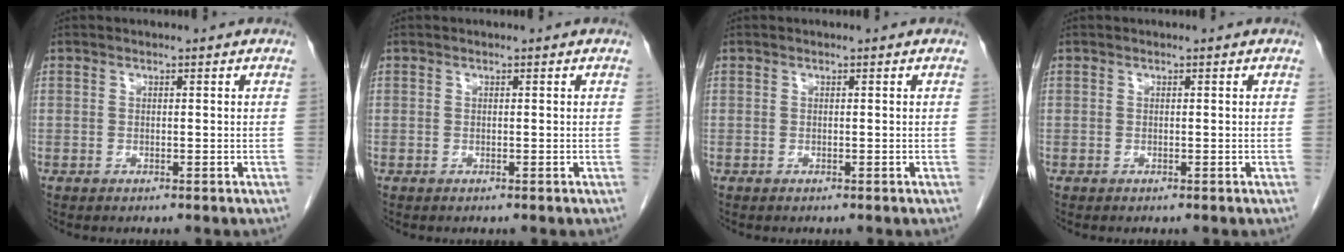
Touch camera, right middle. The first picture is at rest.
{"total": 0.0}
{"total": 0.0}
{"total": 0.0}